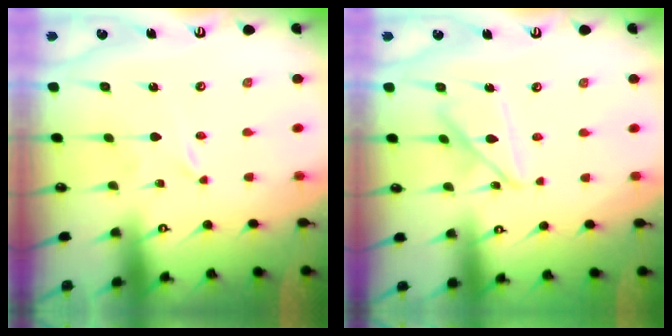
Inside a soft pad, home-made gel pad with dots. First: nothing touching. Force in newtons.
{"total": 12.2, "press": 12.2, "slide": 1.2}